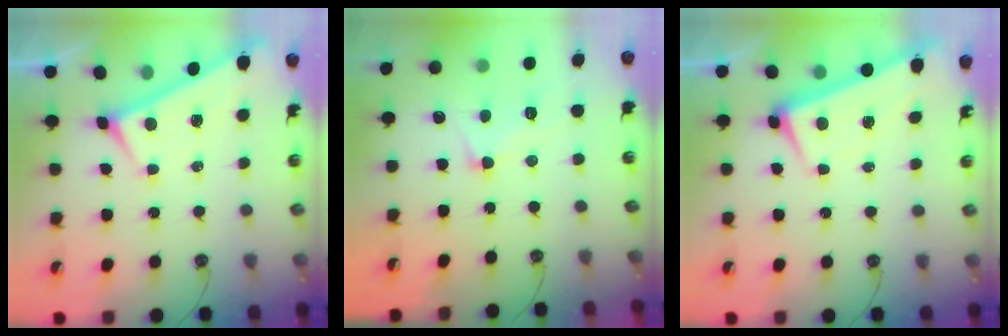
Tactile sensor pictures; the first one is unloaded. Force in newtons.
{"total": 4.8, "press": 4.8, "slide": 0.6}
{"total": 1.5, "press": 0.5, "slide": 1.5}